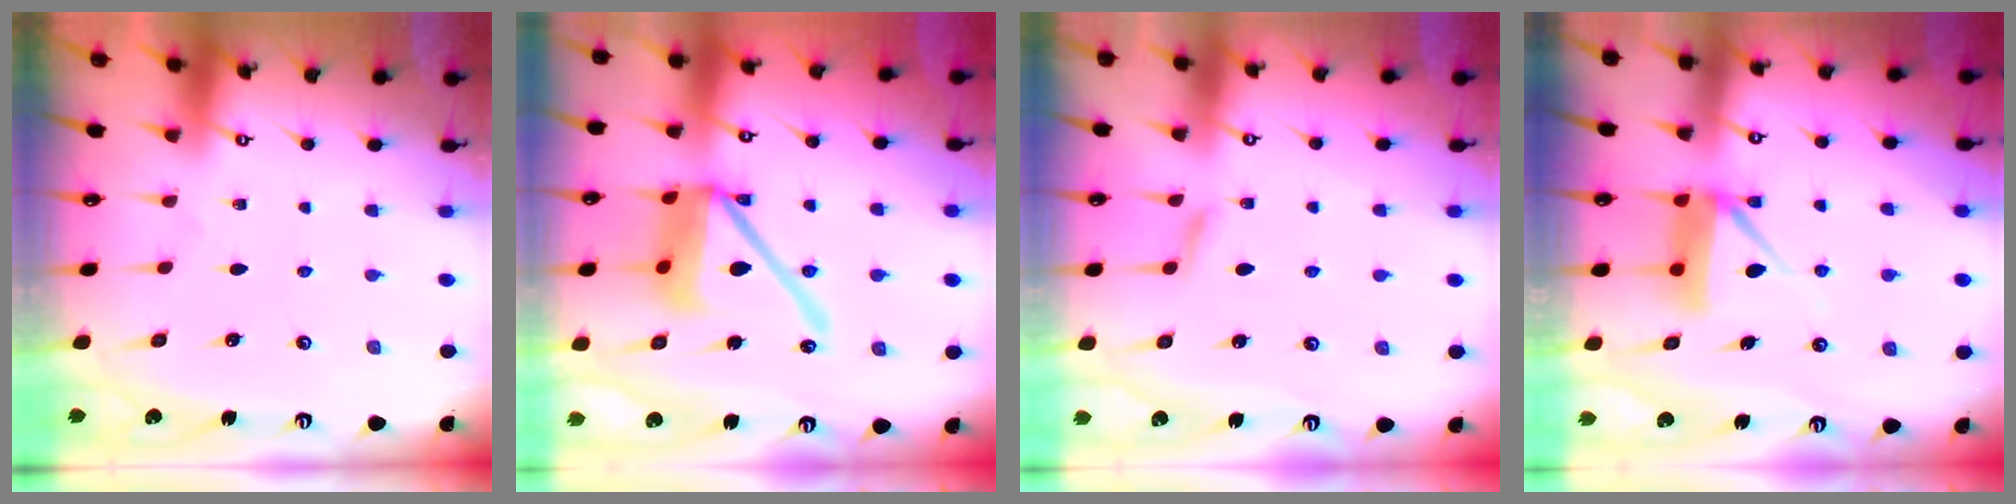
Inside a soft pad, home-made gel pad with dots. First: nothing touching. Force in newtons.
{"total": 15.2, "press": 14.9, "slide": 2.7}
{"total": 5.5, "press": 5.4, "slide": 0.9}
{"total": 8.2, "press": 8.1, "slide": 0.6}